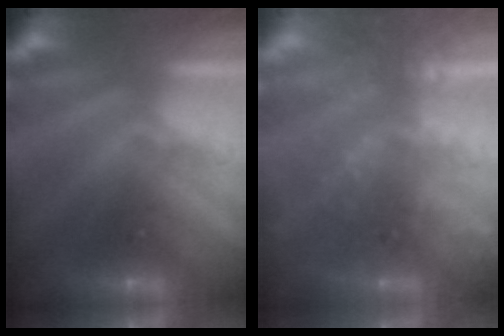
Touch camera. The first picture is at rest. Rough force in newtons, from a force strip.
{"total": 9.7}